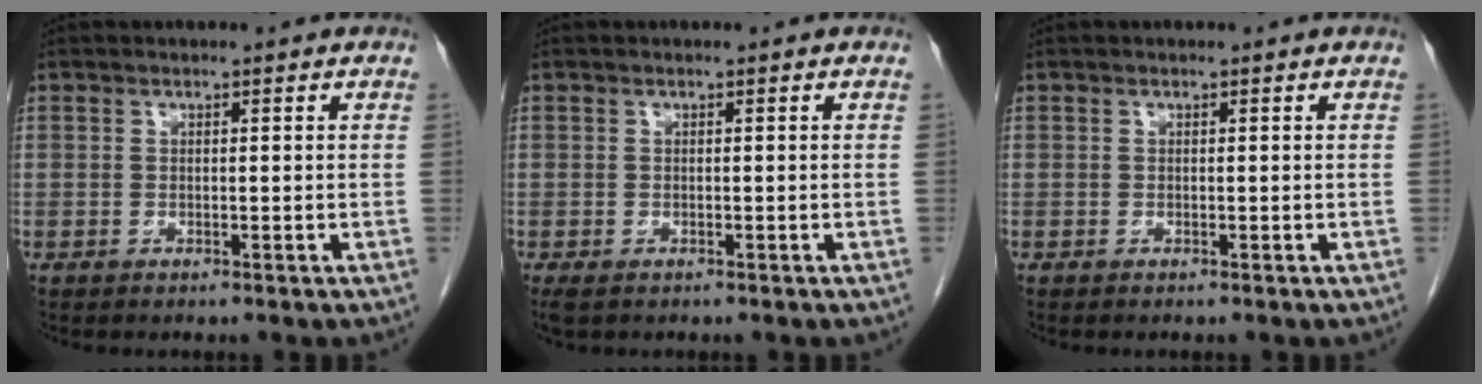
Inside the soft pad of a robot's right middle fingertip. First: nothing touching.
{"total": 2.0, "force": [-1.2, 1.1, 1.2], "torque": [-0.026, -0.005, -0.015]}
{"total": 0.0}